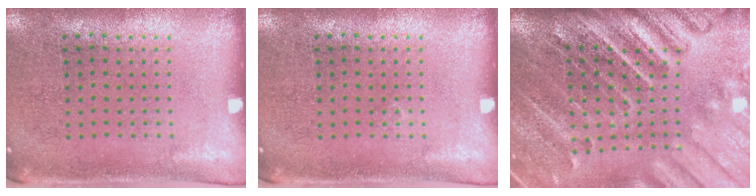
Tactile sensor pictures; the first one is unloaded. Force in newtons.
{"total": 0.0}
{"total": 4.4, "press": 3.6, "slide": 2.6}